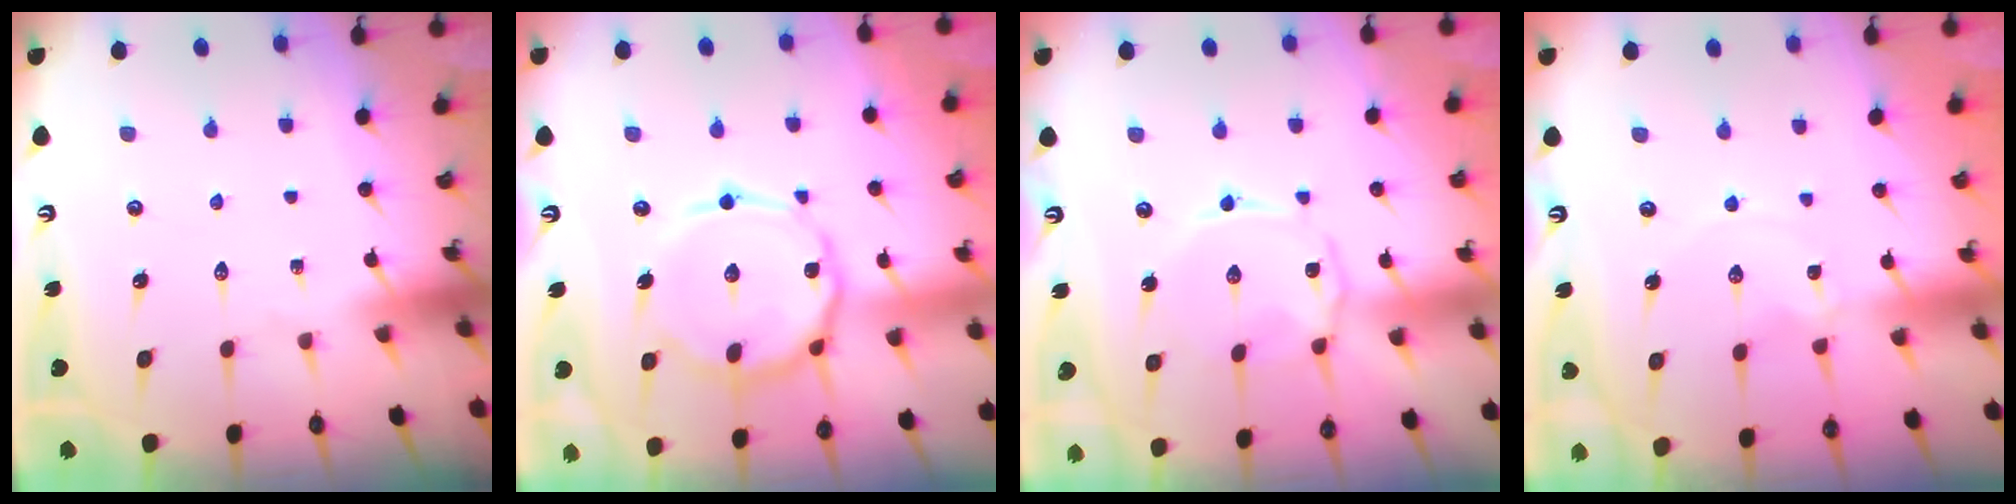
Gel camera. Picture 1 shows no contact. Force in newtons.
{"total": 13.5, "press": 13.5, "slide": 0.9}
{"total": 2.2, "press": 2.1, "slide": 0.4}
{"total": 0.0}